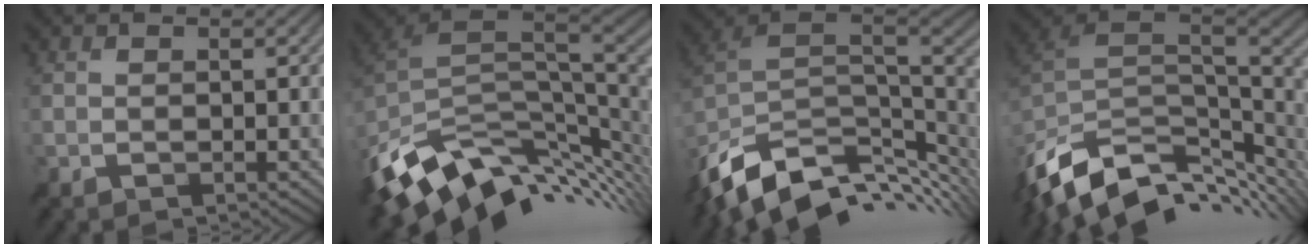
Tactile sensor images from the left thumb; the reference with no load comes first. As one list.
[{"total": 13.8, "force": [-3.6, 8.1, 10.6], "torque": [-0.230, -0.019, -0.055]}, {"total": 13.4, "force": [-5.0, 7.5, 9.9], "torque": [-0.223, -0.015, -0.081]}, {"total": 13.0, "force": [-5.3, 6.9, 9.6], "torque": [-0.223, -0.012, -0.086]}]